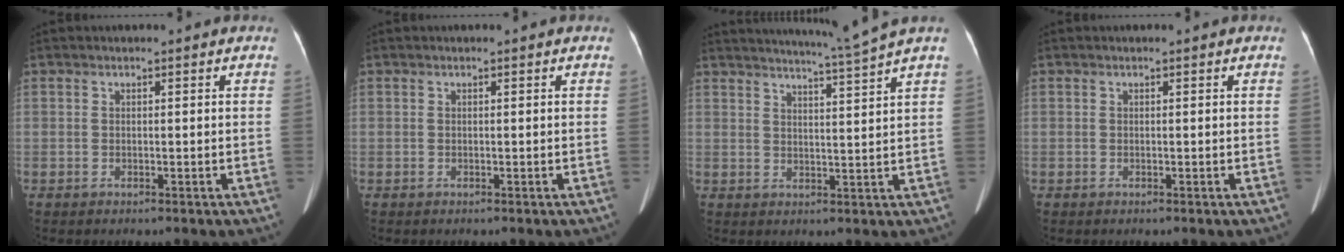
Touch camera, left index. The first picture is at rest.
{"total": 0.0}
{"total": 7.8, "force": [6.8, -2.8, 2.6], "torque": [-0.044, -0.027, 0.102]}
{"total": 0.0}